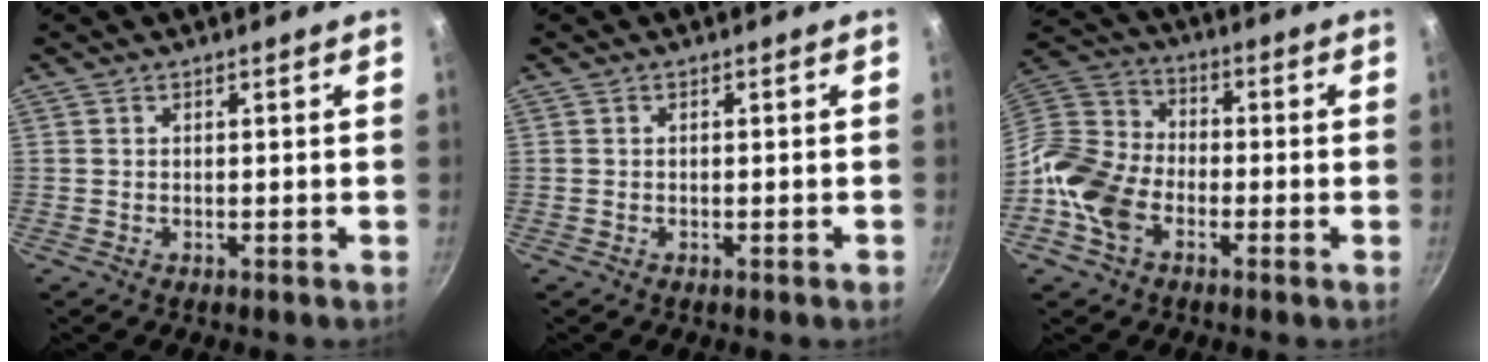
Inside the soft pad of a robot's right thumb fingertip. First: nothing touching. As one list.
[{"total": 0.8, "force": [-0.5, 0.1, 0.6], "torque": [-0.015, 0.006, -0.008]}, {"total": 13.2, "force": [-5.0, 9.1, 8.1], "torque": [-0.141, 0.037, -0.120]}]